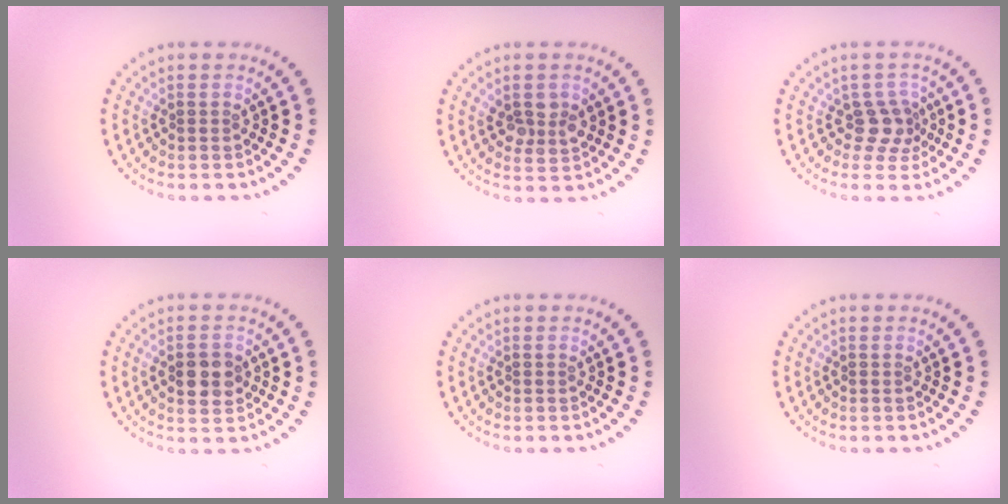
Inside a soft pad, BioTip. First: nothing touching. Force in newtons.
{"total": 2.4, "press": 2.4, "slide": 0.4}
{"total": 2.4, "press": 1.8, "slide": 1.6}
{"total": 3.2, "press": 3.2, "slide": 0.2}
{"total": 0.0}
{"total": 0.0}